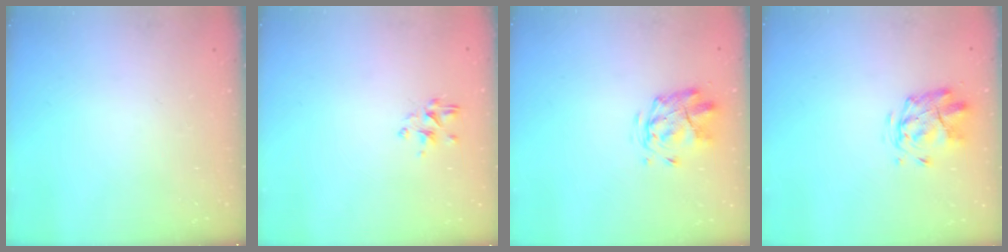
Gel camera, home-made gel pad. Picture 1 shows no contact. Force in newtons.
{"total": 2.3, "press": 2.1, "slide": 0.9}
{"total": 2.7, "press": 2.4, "slide": 1.2}
{"total": 2.7, "press": 2.4, "slide": 1.2}